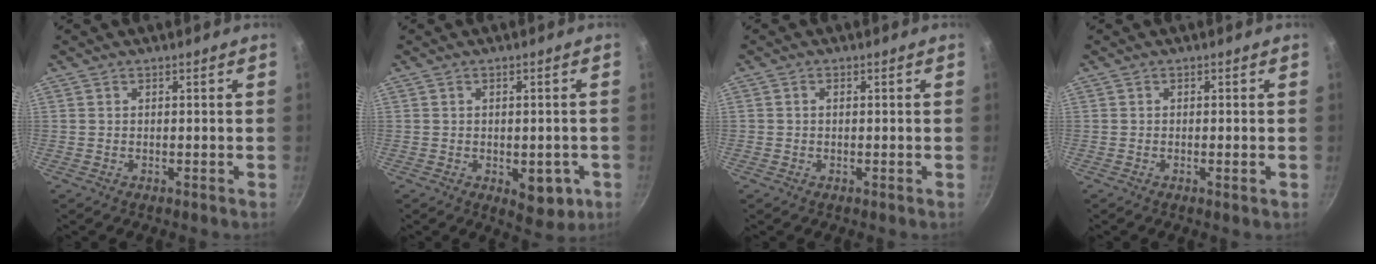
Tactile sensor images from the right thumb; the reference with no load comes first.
{"total": 7.2, "force": [-2.1, 3.9, 5.6], "torque": [-0.041, 0.005, -0.019]}
{"total": 1.0, "force": [0.1, 0.8, 0.6], "torque": [-0.010, 0.004, 0.001]}
{"total": 1.1, "force": [-0.3, 0.2, 1.1], "torque": [-0.022, 0.000, -0.006]}